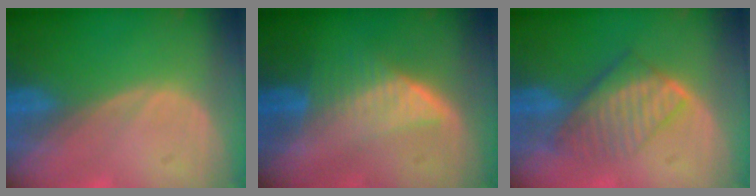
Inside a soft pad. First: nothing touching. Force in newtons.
{"total": 6.5, "press": 5.8, "slide": 3.0}
{"total": 7.1, "press": 6.5, "slide": 2.8}